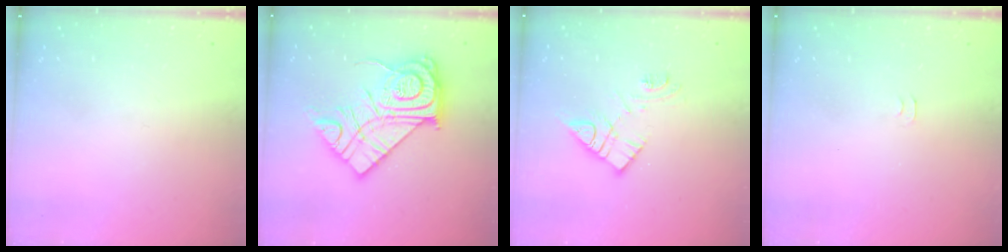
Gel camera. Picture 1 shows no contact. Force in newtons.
{"total": 20.7, "press": 20.6, "slide": 1.9}
{"total": 11.6, "press": 11.6, "slide": 0.9}
{"total": 4.0, "press": 4.0, "slide": 0.6}